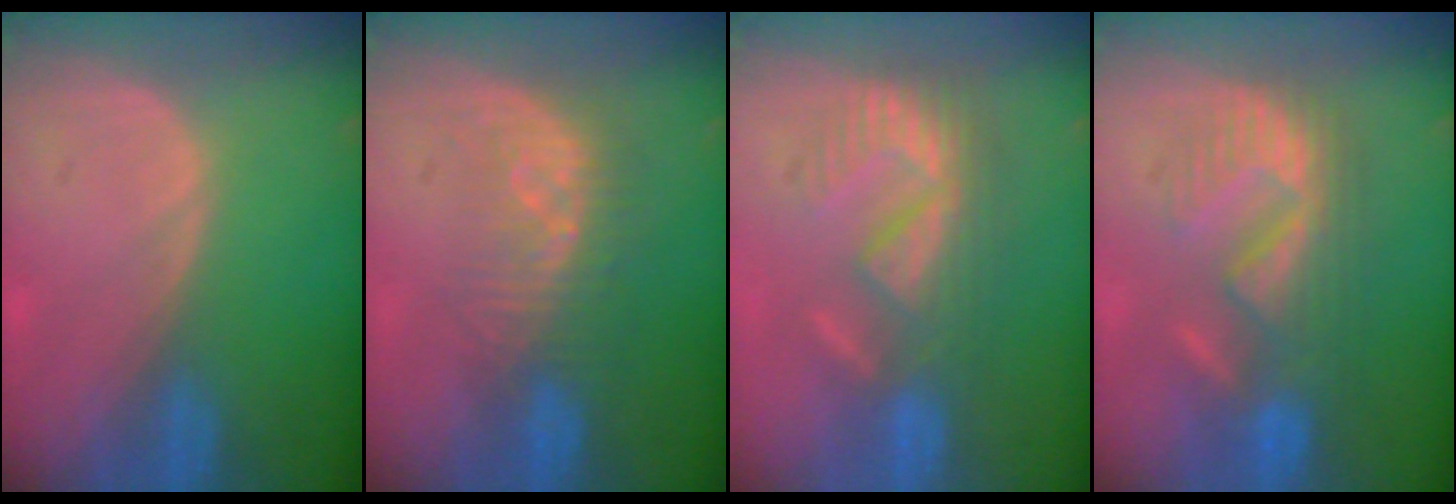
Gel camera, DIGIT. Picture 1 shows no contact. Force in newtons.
{"total": 8.3, "press": 7.3, "slide": 4.0}
{"total": 9.5, "press": 8.2, "slide": 4.9}
{"total": 8.7, "press": 8.6, "slide": 1.5}